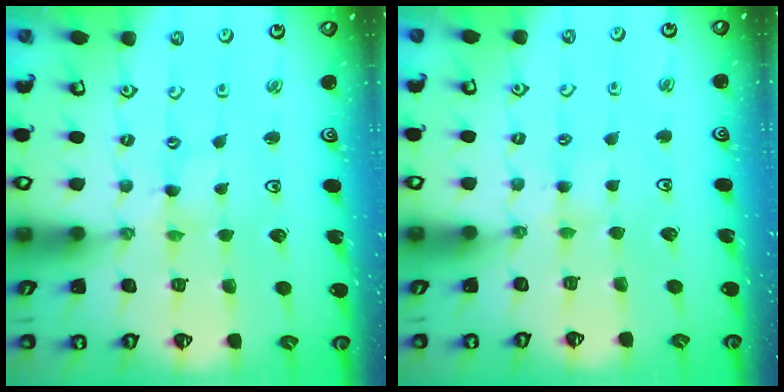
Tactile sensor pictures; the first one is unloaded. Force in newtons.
{"total": 3.7, "press": 3.7, "slide": 0.7}